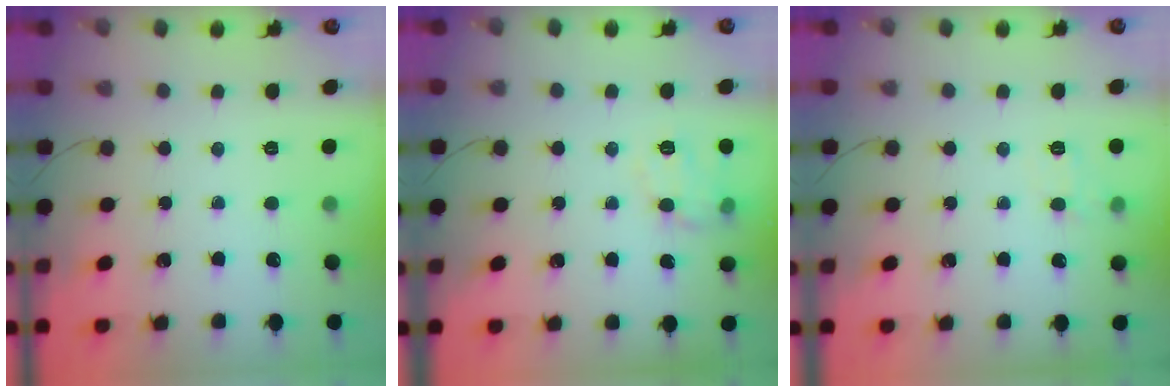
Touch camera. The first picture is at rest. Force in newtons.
{"total": 10.0, "press": 9.9, "slide": 0.8}
{"total": 7.2, "press": 6.9, "slide": 1.9}